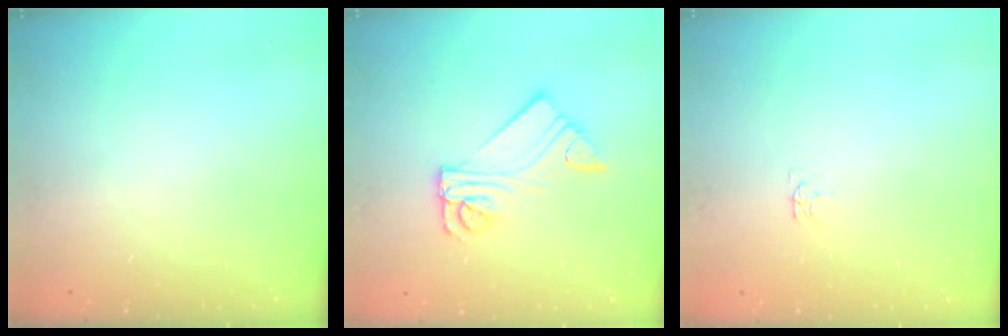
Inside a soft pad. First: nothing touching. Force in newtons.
{"total": 9.3, "press": 9.3, "slide": 0.9}
{"total": 3.4, "press": 3.4, "slide": 0.4}